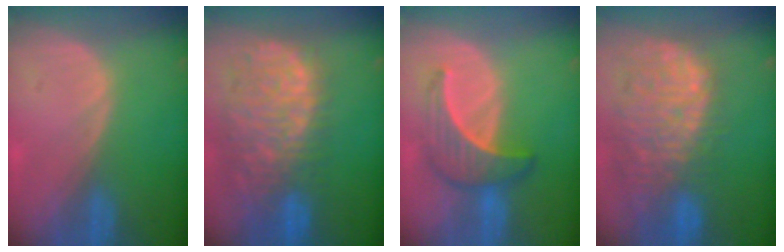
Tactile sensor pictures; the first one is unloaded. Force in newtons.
{"total": 13.3, "press": 11.1, "slide": 7.4}
{"total": 6.7, "press": 6.4, "slide": 1.9}
{"total": 13.5, "press": 11.4, "slide": 7.3}